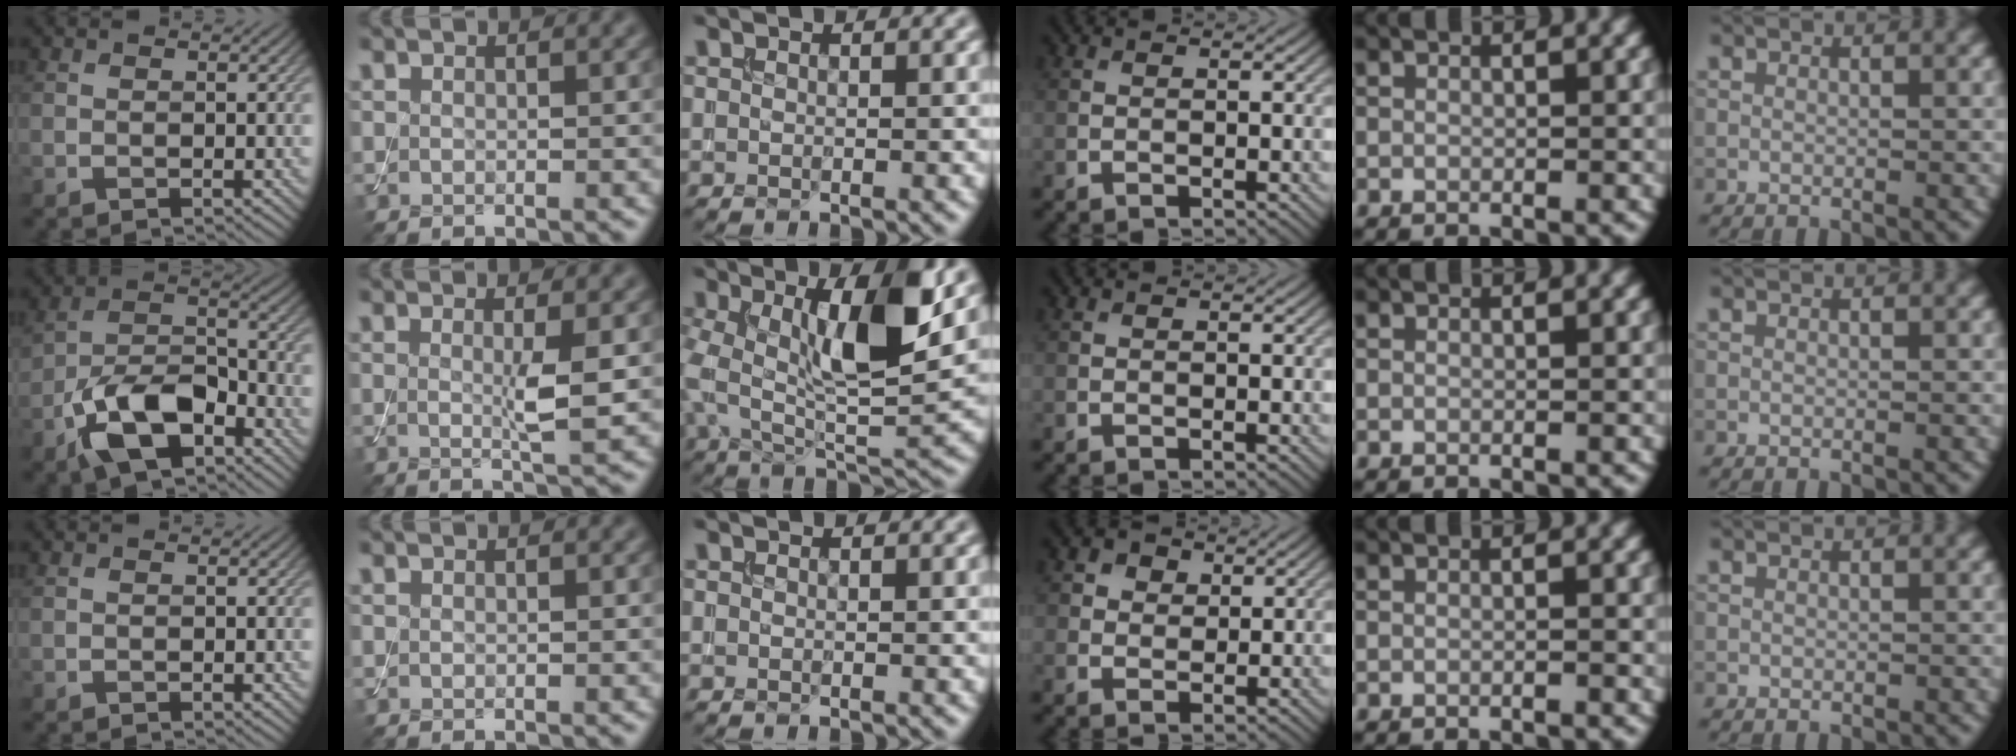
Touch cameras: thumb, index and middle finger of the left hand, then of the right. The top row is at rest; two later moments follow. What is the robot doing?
{"motion": "assemble", "object": "toy tower of hanoi"}